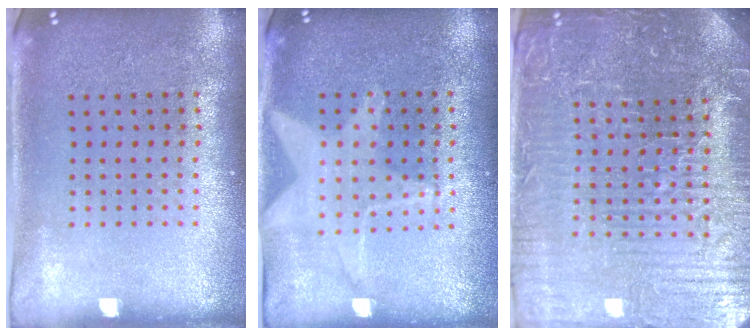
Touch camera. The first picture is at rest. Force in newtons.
{"total": 1.1, "press": 1.1, "slide": 0.1}
{"total": 5.7, "press": 5.3, "slide": 2.2}